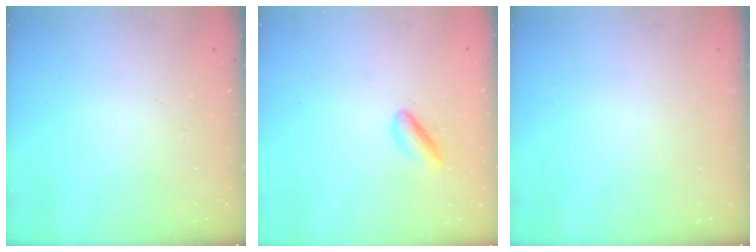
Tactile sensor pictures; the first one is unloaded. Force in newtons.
{"total": 2.9, "press": 2.9, "slide": 0.4}
{"total": 0.0}